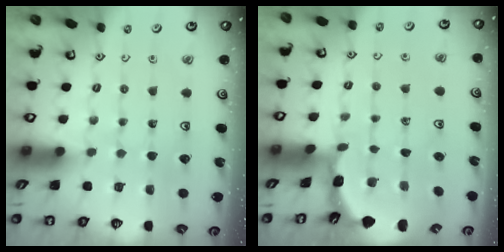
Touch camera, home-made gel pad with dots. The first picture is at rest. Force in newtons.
{"total": 1.6, "press": 1.6, "slide": 0.3}